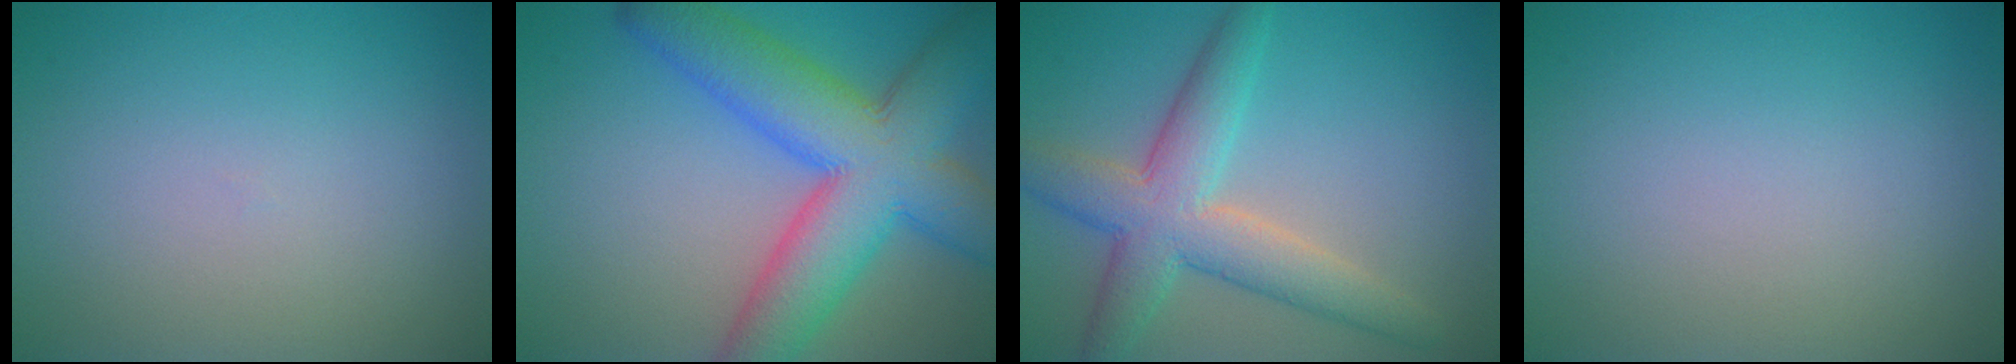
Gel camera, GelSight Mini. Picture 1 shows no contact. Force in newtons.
{"total": 11.3, "press": 11.3, "slide": 0.4}
{"total": 6.2, "press": 6.2, "slide": 0.2}
{"total": 0.0}